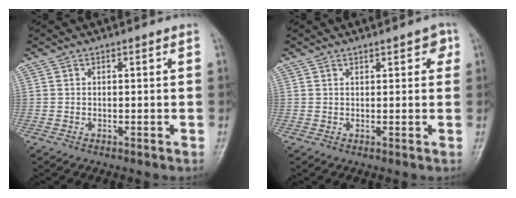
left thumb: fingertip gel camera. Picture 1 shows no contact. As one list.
[{"total": 2.7, "force": [1.4, 1.3, 1.9], "torque": [-0.007, -0.001, 0.015]}]